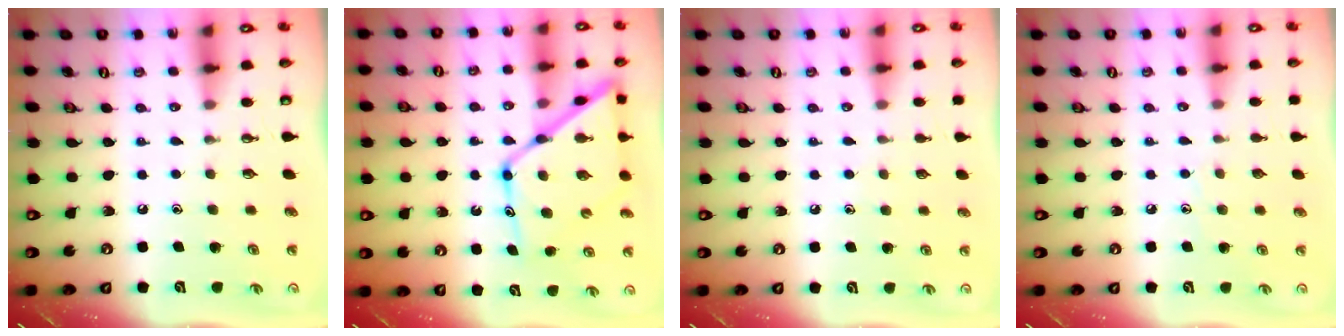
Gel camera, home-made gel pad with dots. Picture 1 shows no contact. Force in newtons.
{"total": 16.3, "press": 16.3, "slide": 1.5}
{"total": 4.0, "press": 4.0, "slide": 0.4}
{"total": 3.8, "press": 3.8, "slide": 0.4}